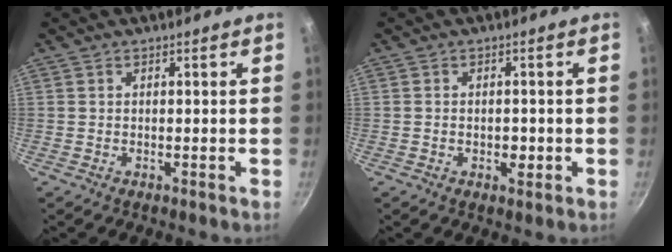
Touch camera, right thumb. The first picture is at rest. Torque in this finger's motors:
{"motor_torque": [-0.54, -0.06, -0.19, -0.02, -0.01]}